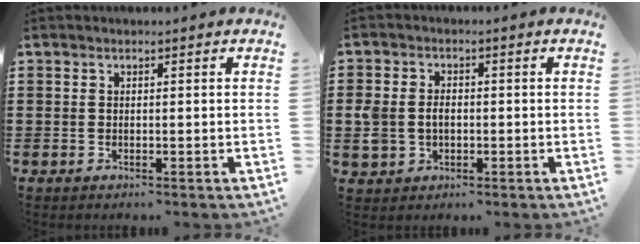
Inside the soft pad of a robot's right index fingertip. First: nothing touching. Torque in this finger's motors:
{"motor_torque": [0.70, -0.25, 0.41, 0.06]}